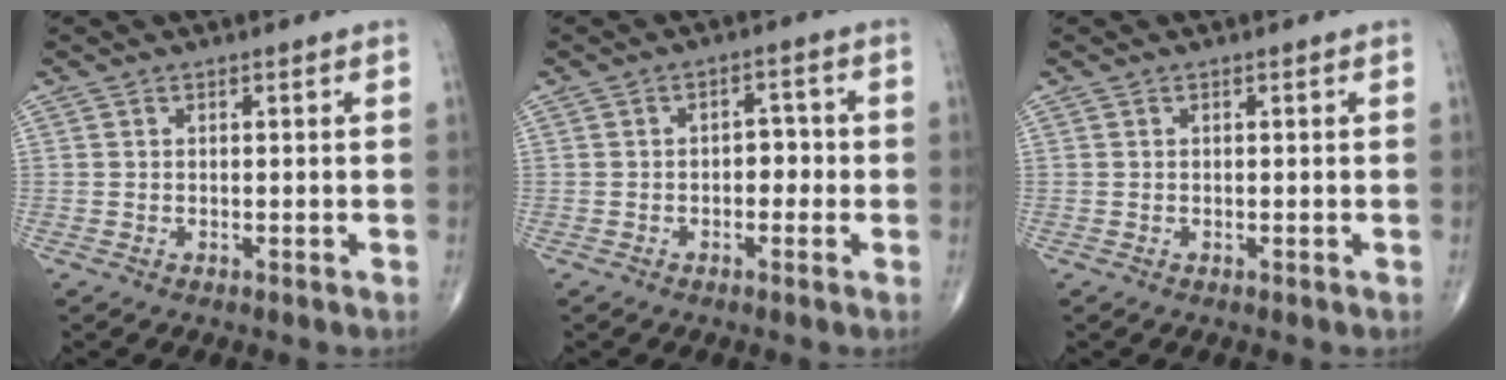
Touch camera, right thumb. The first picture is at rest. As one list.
[{"total": 3.6, "force": [-0.6, 2.4, 2.6], "torque": [-0.017, 0.013, -0.015]}, {"total": 0.0}]